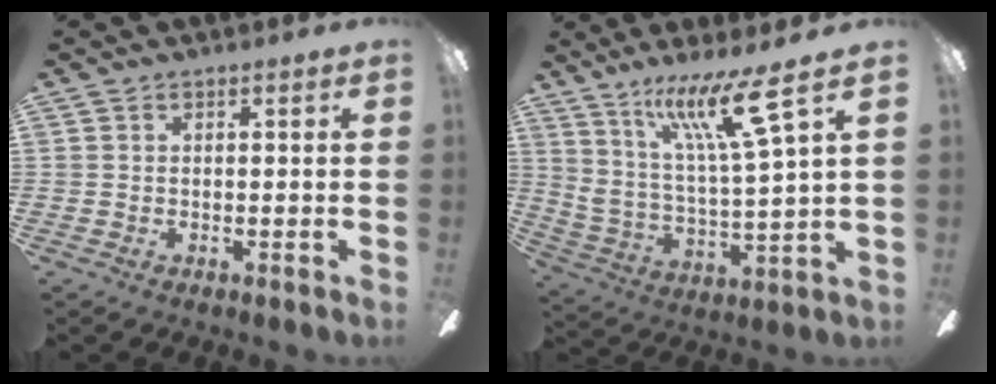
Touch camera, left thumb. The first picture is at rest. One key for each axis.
{"total": 15.9, "fx": 10.6, "fy": 1.8, "fz": 11.7, "tx": -0.223, "ty": -0.052, "tz": 0.169}